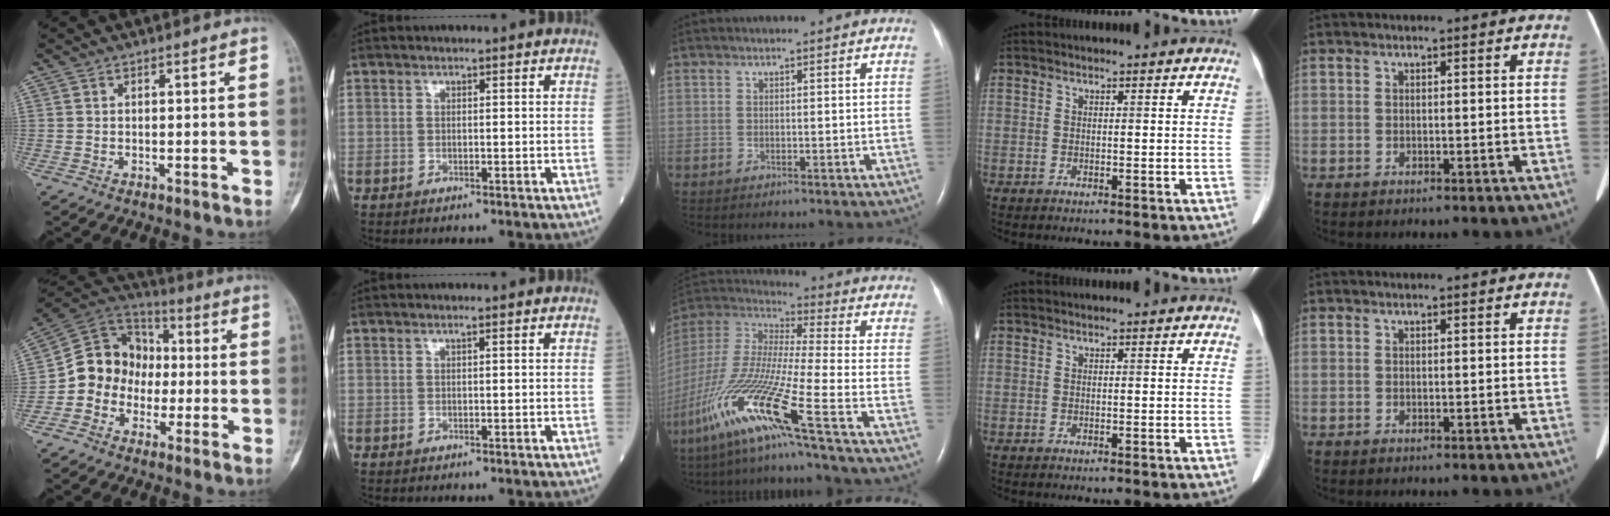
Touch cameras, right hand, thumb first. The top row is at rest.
{"thumb": {"total": 12.3, "force": [-2.2, 10.9, 5.3], "torque": [-0.054, 0.049, -0.052]}, "middle": {"total": 18.9, "force": [-10.4, -1.1, 15.7], "torque": [-0.356, -0.053, -0.206]}}